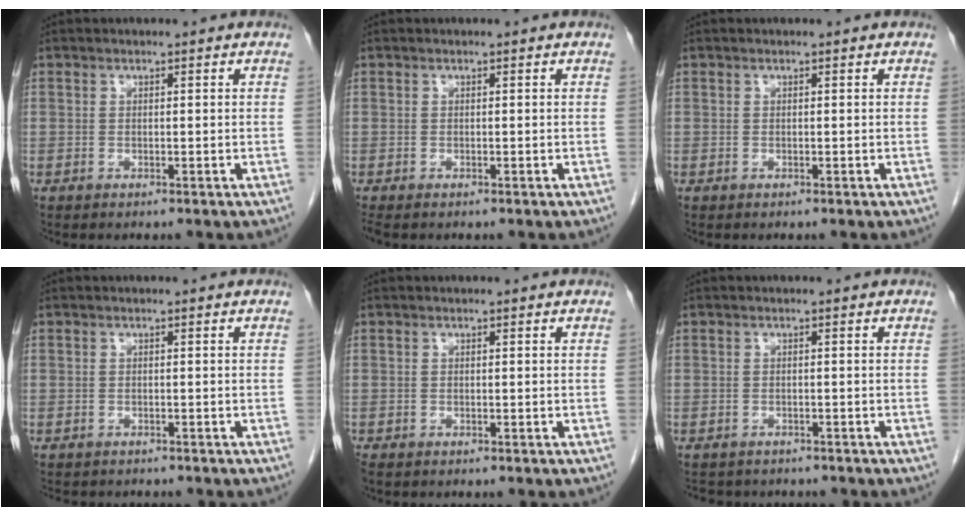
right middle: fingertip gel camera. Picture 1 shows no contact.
{"total": 0.8, "force": [-0.7, 0.2, 0.4], "torque": [-0.007, -0.003, -0.011]}
{"total": 0.0}
{"total": 4.5, "force": [-4.0, 1.8, 1.1], "torque": [-0.016, -0.002, -0.052]}
{"total": 1.0, "force": [-0.9, 0.5, 0.3], "torque": [-0.012, -0.003, -0.015]}
{"total": 5.6, "force": [-5.0, 2.3, 1.2], "torque": [-0.017, 0.003, -0.061]}